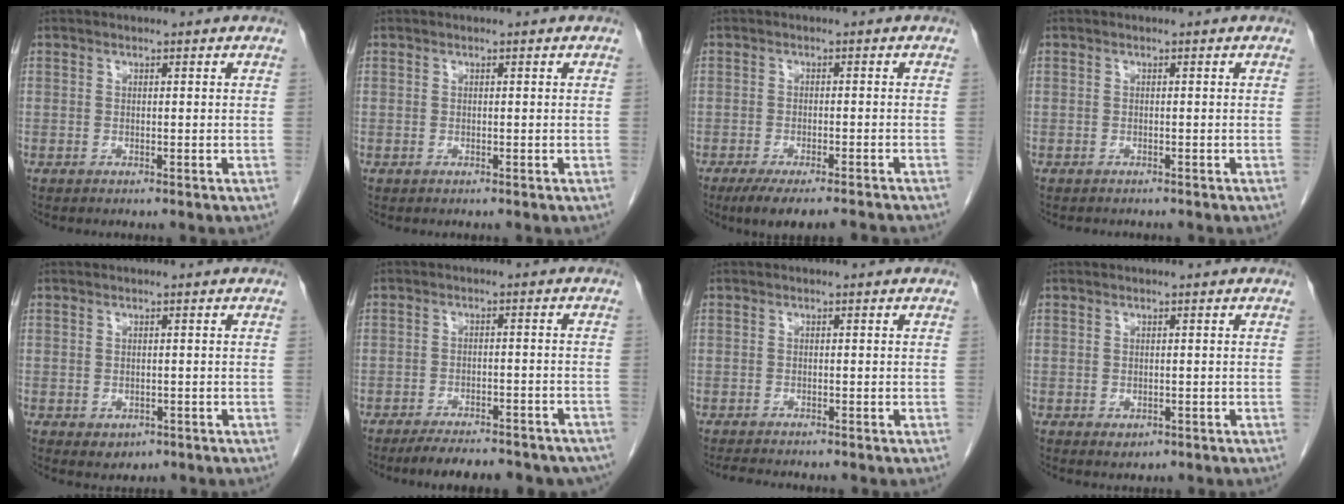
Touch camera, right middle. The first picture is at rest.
{"total": 0.0}
{"total": 9.6, "force": [-8.3, 0.9, 4.7], "torque": [-0.061, -0.008, -0.117]}
{"total": 1.5, "force": [-1.4, 0.5, 0.4], "torque": [-0.010, -0.002, -0.016]}
{"total": 1.8, "force": [-0.6, 1.4, 0.9], "torque": [-0.012, 0.000, 0.003]}
{"total": 15.1, "force": [-13.1, 4.2, 6.1], "torque": [-0.078, 0.005, -0.158]}
{"total": 2.0, "force": [-1.8, 0.0, 0.7], "torque": [-0.015, -0.006, -0.030]}
{"total": 1.1, "force": [-0.4, 0.9, 0.7], "torque": [-0.011, -0.001, 0.003]}